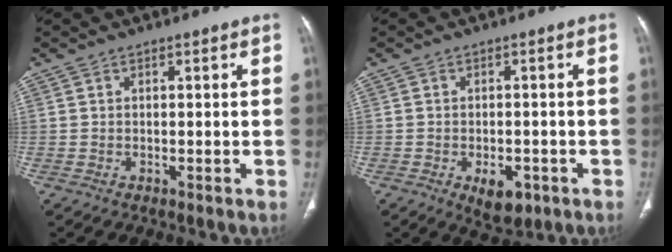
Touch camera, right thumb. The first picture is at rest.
{"total": 5.7, "force": [-2.4, 3.3, 4.0], "torque": [-0.047, 0.005, -0.024]}